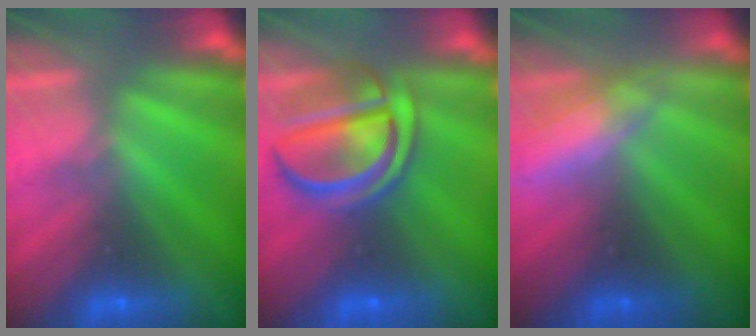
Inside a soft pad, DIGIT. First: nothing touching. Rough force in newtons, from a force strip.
{"total": 6.9}
{"total": 3.0}